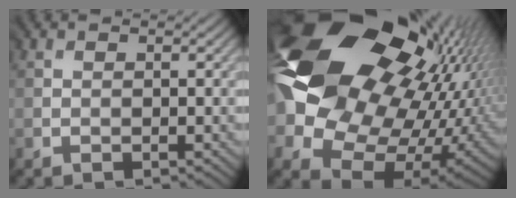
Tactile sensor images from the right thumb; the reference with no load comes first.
{"total": 21.5, "force": [7.4, 16.3, 11.9], "torque": [-0.322, 0.024, 0.160]}